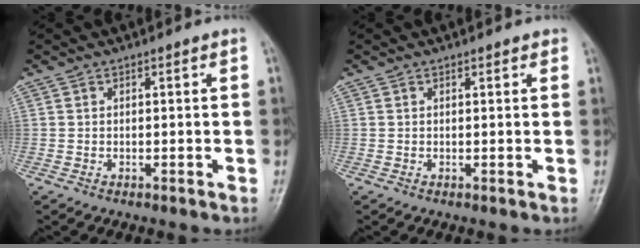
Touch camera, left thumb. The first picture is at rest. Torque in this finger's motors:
{"motor_torque": [-0.15, -0.01, -0.28, 0.07, 0.03]}